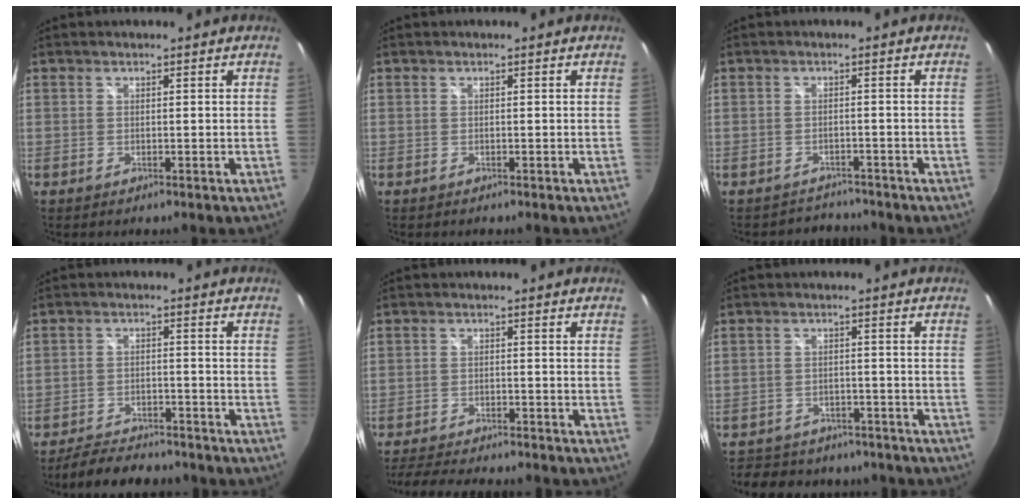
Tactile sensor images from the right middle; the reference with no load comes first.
{"total": 0.0}
{"total": 3.5, "force": [-3.4, 0.9, -0.6], "torque": [0.003, 0.007, -0.053]}
{"total": 9.7, "force": [-8.6, 2.9, 3.7], "torque": [-0.090, -0.006, -0.126]}
{"total": 10.9, "force": [-9.9, 1.8, 4.4], "torque": [-0.104, -0.016, -0.153]}
{"total": 14.0, "force": [-11.4, 6.6, 4.8], "torque": [-0.110, 0.011, -0.150]}